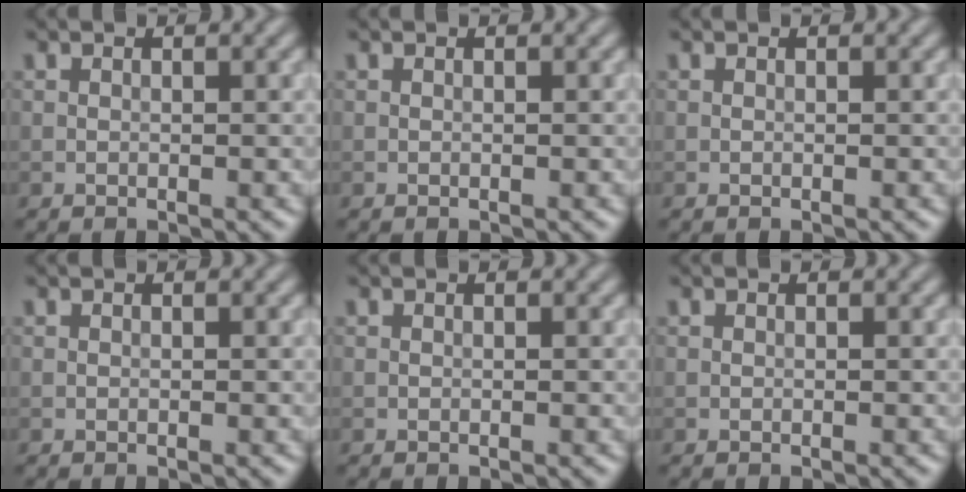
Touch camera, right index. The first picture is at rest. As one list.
[{"total": 0.0}, {"total": 0.0}, {"total": 0.0}, {"total": 0.0}, {"total": 0.0}]